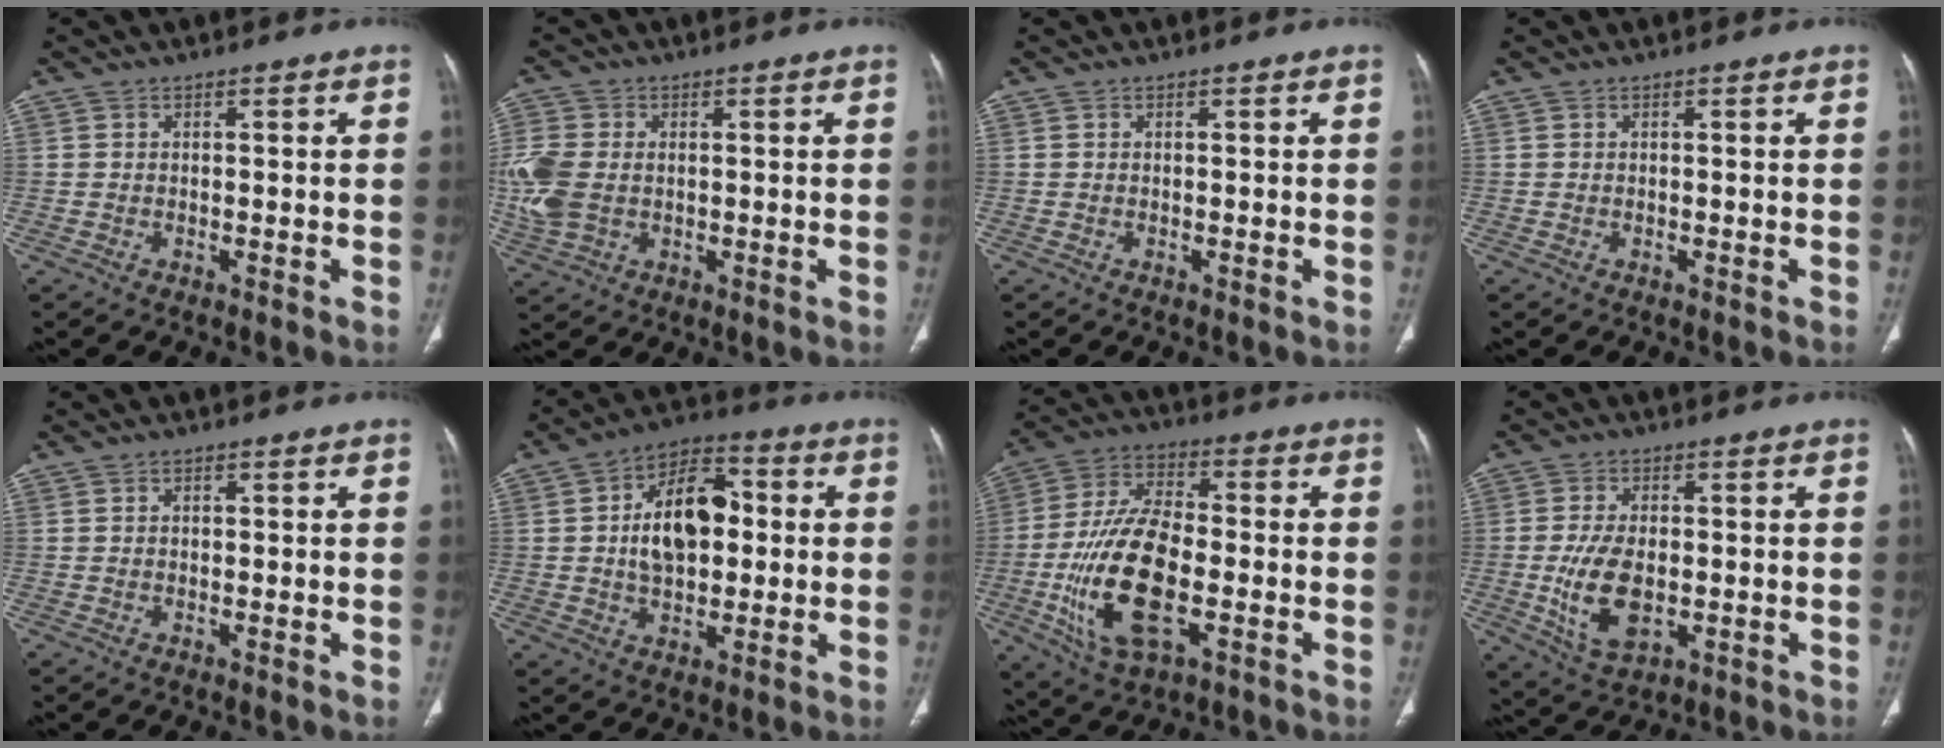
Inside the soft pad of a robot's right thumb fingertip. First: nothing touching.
{"total": 9.8, "force": [-0.1, 7.1, 6.8], "torque": [-0.173, 0.004, 0.004]}
{"total": 0.0}
{"total": 0.0}
{"total": 0.8, "force": [0.1, 0.6, 0.6], "torque": [-0.011, 0.002, 0.002]}
{"total": 15.1, "force": [1.2, 9.6, 11.7], "torque": [-0.159, 0.024, 0.015]}
{"total": 18.9, "force": [-4.4, 9.1, 16.0], "torque": [-0.313, 0.015, -0.074]}
{"total": 10.3, "force": [-1.6, 5.6, 8.4], "torque": [-0.158, -0.007, -0.019]}